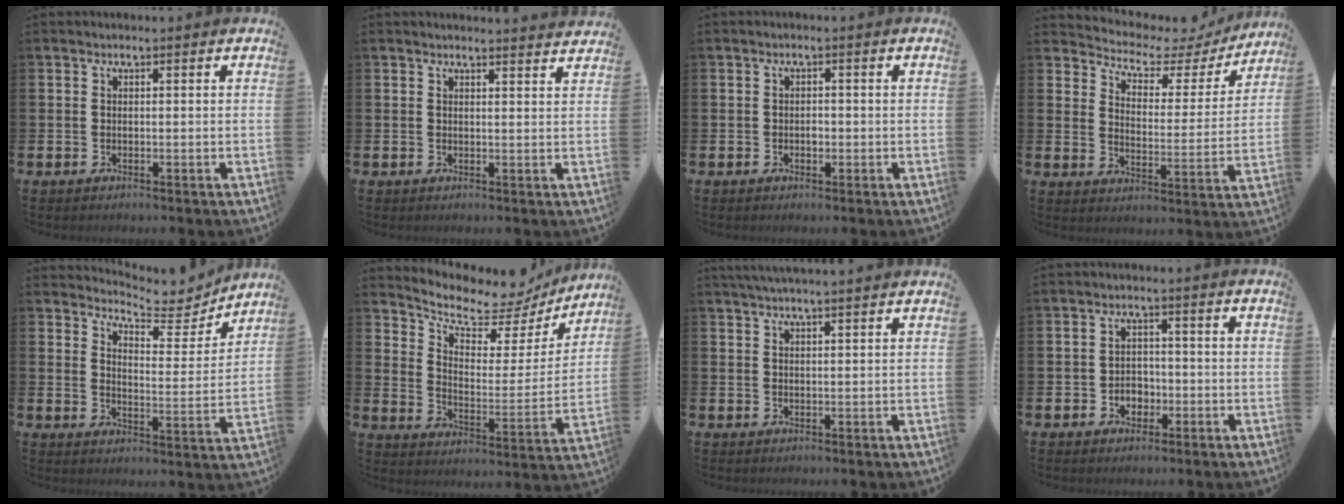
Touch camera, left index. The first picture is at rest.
{"total": 2.1, "force": [2.1, -0.1, -0.1], "torque": [0.010, -0.017, 0.035]}
{"total": 1.1, "force": [-0.3, 0.8, 0.7], "torque": [-0.004, 0.000, -0.009]}
{"total": 4.5, "force": [3.9, 2.0, 0.8], "torque": [-0.047, -0.032, 0.059]}
{"total": 6.4, "force": [6.2, 1.1, 0.8], "torque": [-0.028, -0.061, 0.102]}
{"total": 8.0, "force": [7.2, 2.5, 2.2], "torque": [-0.072, -0.065, 0.118]}
{"total": 2.5, "force": [2.3, -0.4, 0.6], "torque": [-0.019, -0.003, 0.044]}
{"total": 2.8, "force": [-1.2, 2.2, 1.2], "torque": [-0.018, 0.003, -0.030]}